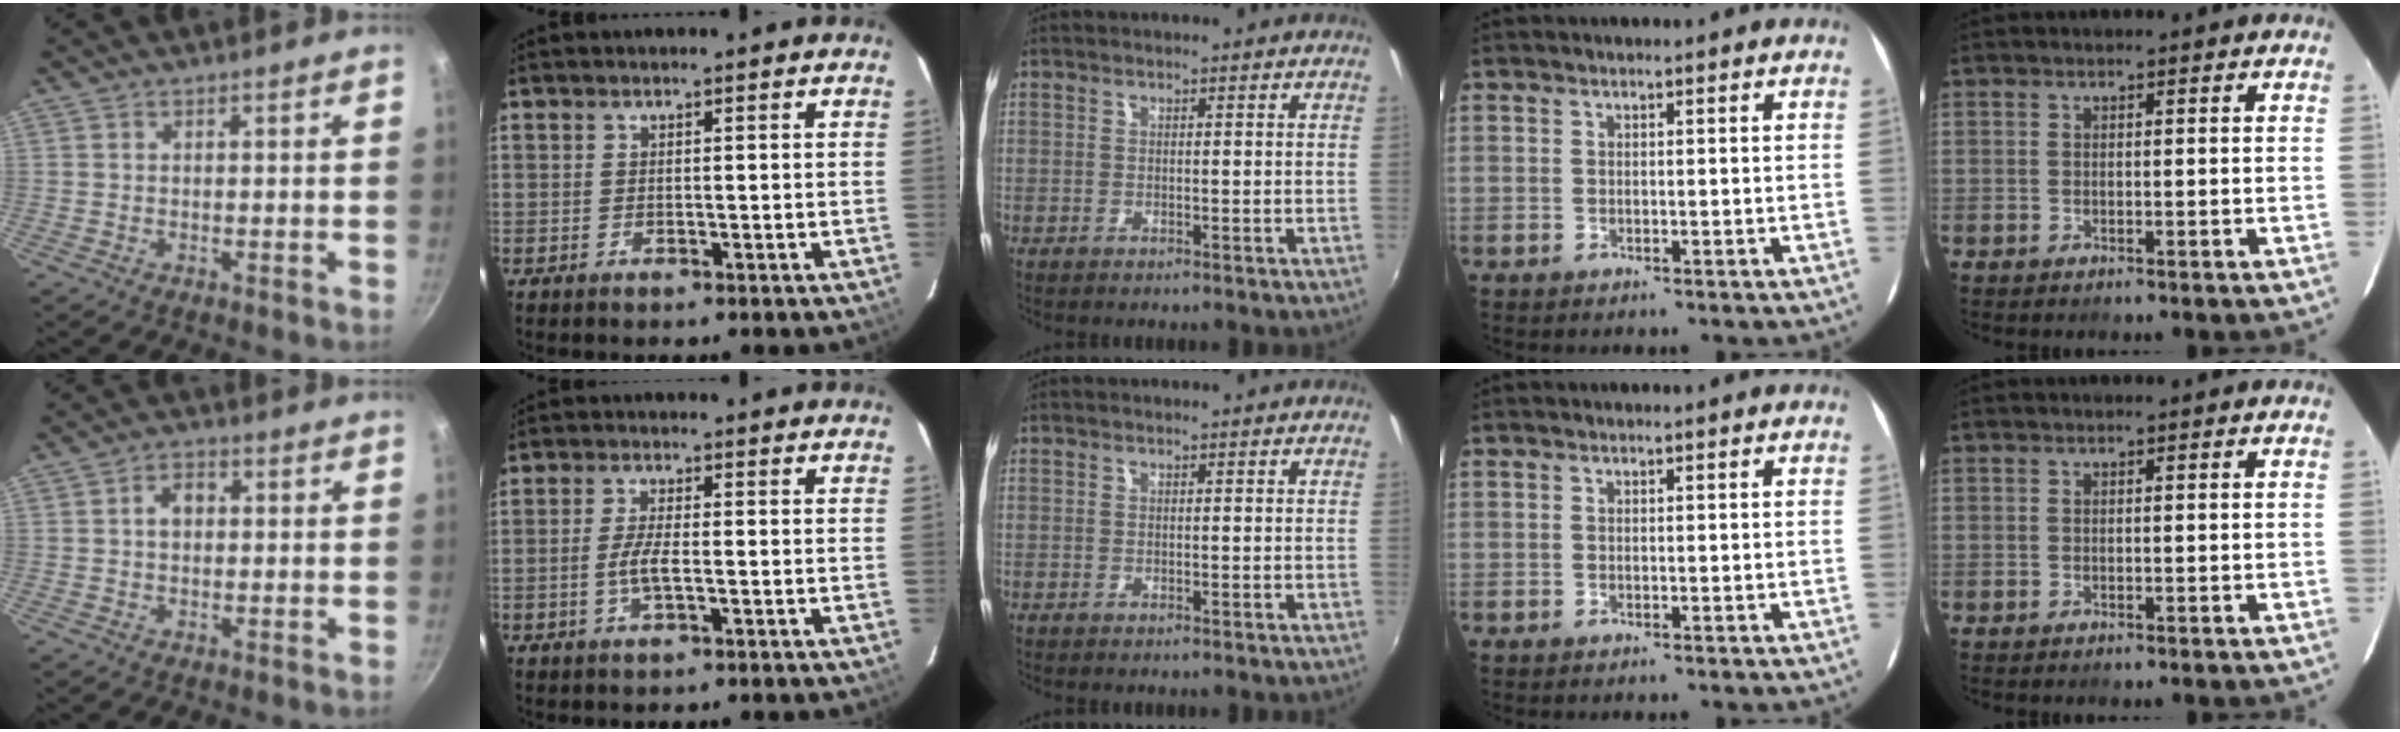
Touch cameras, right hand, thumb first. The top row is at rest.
{"thumb": {"total": 4.0, "force": [0.4, 2.9, 2.7], "torque": [-0.025, 0.011, 0.002]}, "index": {"total": 3.9, "force": [-1.1, 0.8, 3.7], "torque": [-0.075, -0.002, -0.021]}}